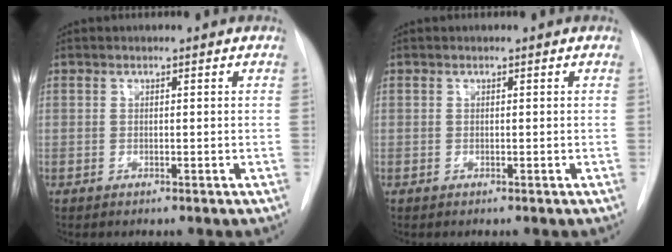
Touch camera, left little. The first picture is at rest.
{"total": 0.0}